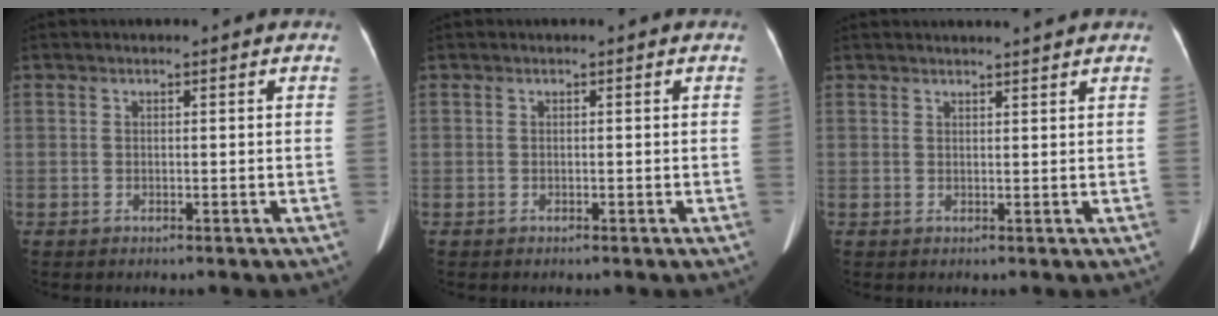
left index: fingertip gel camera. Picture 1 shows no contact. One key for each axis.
{"total": 0.0}
{"total": 3.0, "fx": 2.8, "fy": -0.4, "fz": 0.8, "tx": -0.011, "ty": 0.009, "tz": 0.037}